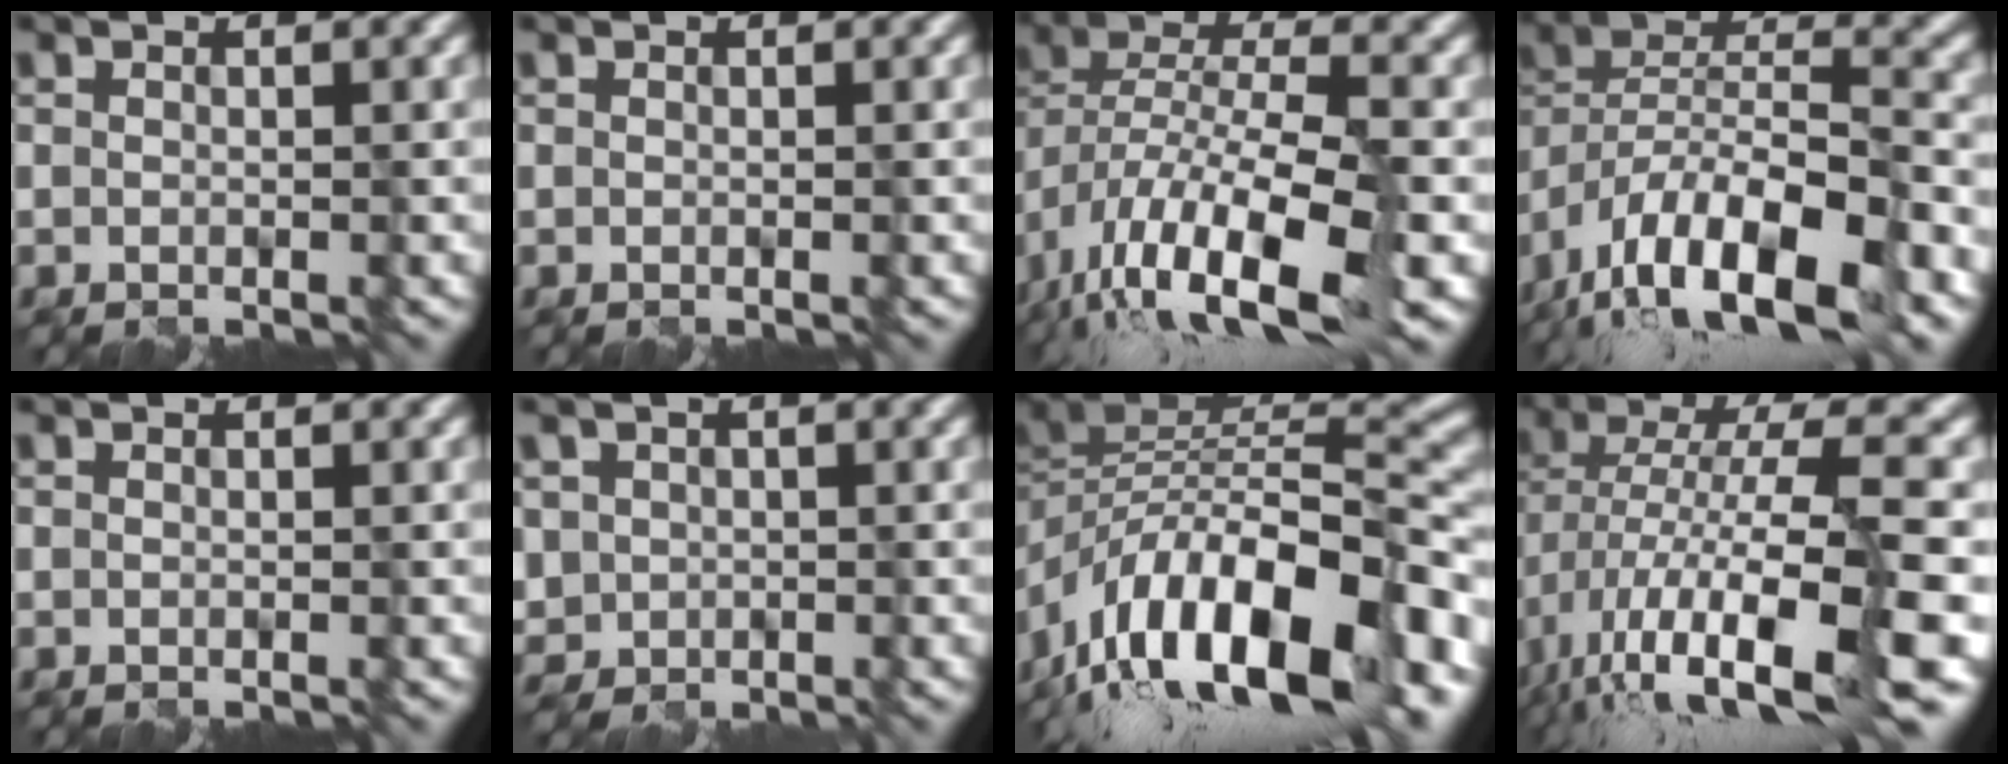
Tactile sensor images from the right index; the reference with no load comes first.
{"total": 0.0}
{"total": 12.1, "force": [-6.2, 4.3, 9.4], "torque": [-0.167, -0.003, -0.121]}
{"total": 14.4, "force": [-9.4, 4.7, 9.8], "torque": [-0.176, 0.014, -0.171]}
{"total": 0.0}
{"total": 2.7, "force": [0.1, 2.6, 0.4], "torque": [-0.005, 0.011, 0.004]}
{"total": 16.9, "force": [-6.9, 6.4, 14.1], "torque": [-0.222, 0.028, -0.132]}
{"total": 13.7, "force": [-4.2, 3.8, 12.5], "torque": [-0.236, 0.012, -0.066]}